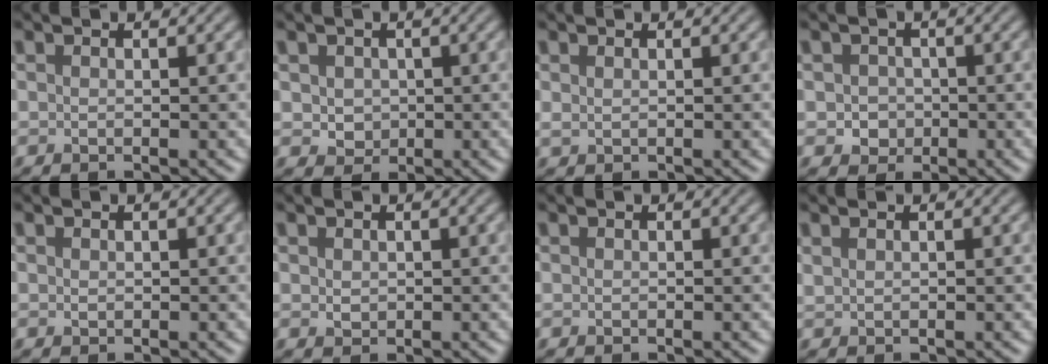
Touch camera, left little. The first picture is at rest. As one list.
[{"total": 2.0, "force": [0.4, 1.7, 0.9], "torque": [-0.019, -0.003, 0.008]}, {"total": 0.5, "force": [0.4, 0.2, 0.3], "torque": [-0.009, 0.000, 0.009]}, {"total": 1.8, "force": [-0.1, 1.7, 0.6], "torque": [-0.004, -0.004, -0.003]}, {"total": 0.0}, {"total": 0.7, "force": [0.4, 0.6, 0.3], "torque": [-0.007, -0.002, 0.012]}, {"total": 0.0}, {"total": 0.6, "force": [0.5, 0.2, 0.2], "torque": [-0.006, 0.002, 0.012]}]